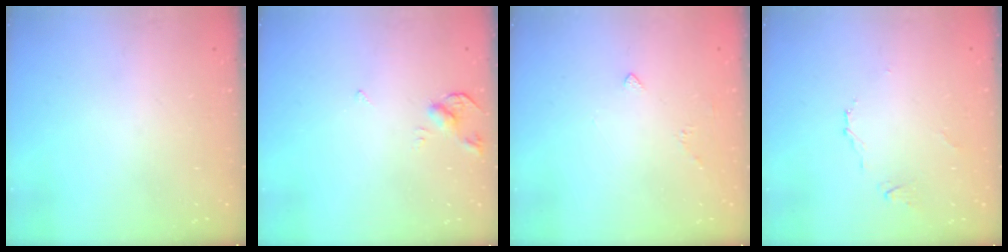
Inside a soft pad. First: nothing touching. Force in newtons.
{"total": 3.7, "press": 3.6, "slide": 0.7}
{"total": 2.0, "press": 2.0, "slide": 0.6}
{"total": 2.7, "press": 2.6, "slide": 0.5}